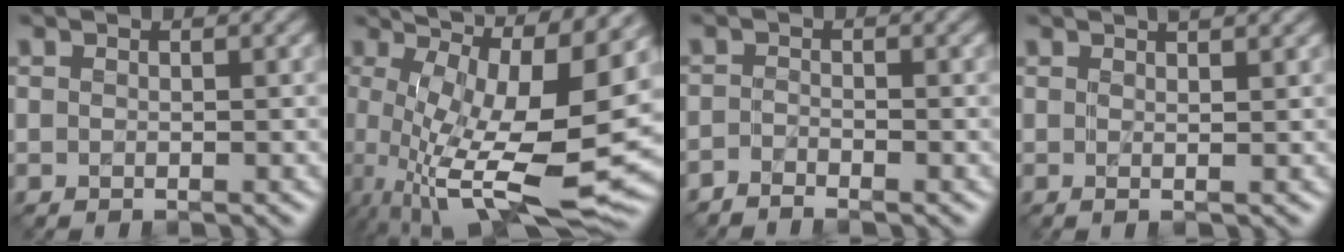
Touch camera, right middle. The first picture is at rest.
{"total": 16.8, "force": [1.2, 5.8, 15.7], "torque": [-0.242, 0.000, 0.041]}
{"total": 1.5, "force": [-1.4, 0.1, 0.4], "torque": [-0.006, -0.007, -0.033]}
{"total": 3.7, "force": [1.9, 1.4, 2.8], "torque": [-0.017, 0.015, -0.006]}